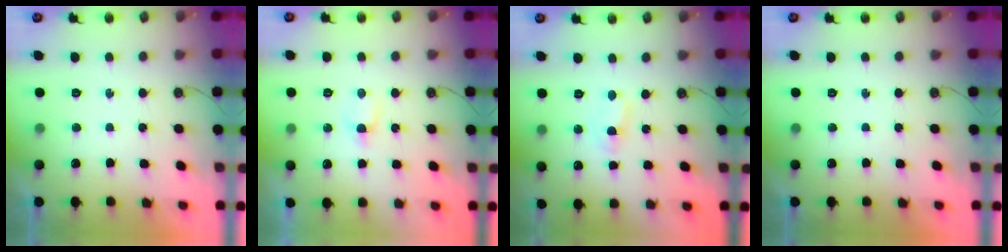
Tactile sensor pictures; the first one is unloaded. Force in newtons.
{"total": 2.5, "press": 2.5, "slide": 0.4}
{"total": 2.5, "press": 2.5, "slide": 0.3}
{"total": 0.0}